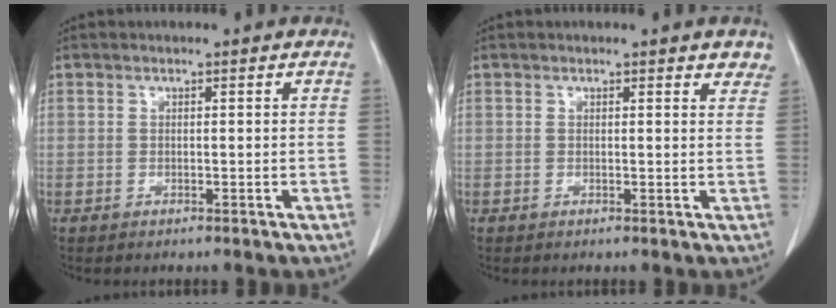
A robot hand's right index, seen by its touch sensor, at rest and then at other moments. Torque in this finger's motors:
{"motor_torque": [-0.07, 0.05, -0.07, -0.01]}